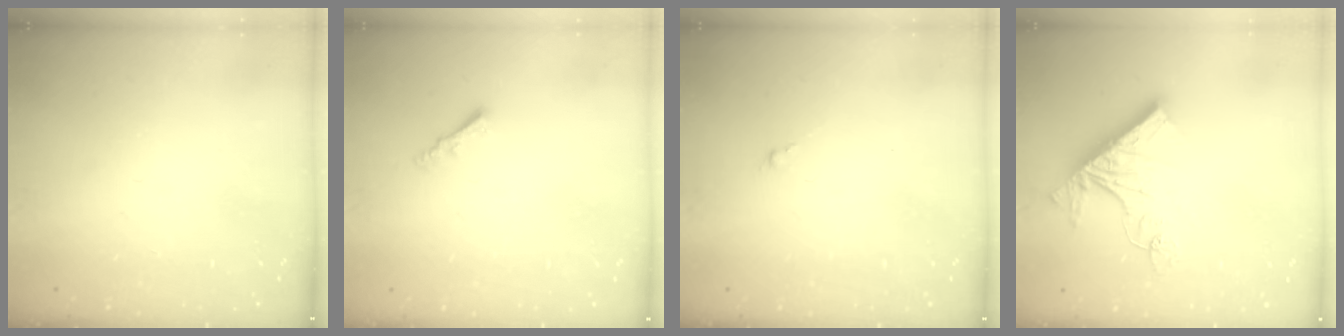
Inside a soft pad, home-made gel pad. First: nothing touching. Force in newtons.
{"total": 2.0, "press": 2.0, "slide": 0.3}
{"total": 0.5, "press": 0.4, "slide": 0.4}
{"total": 12.9, "press": 12.9, "slide": 1.0}